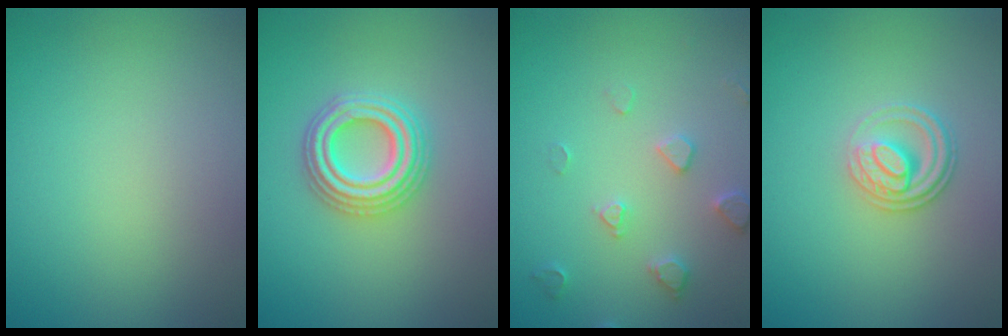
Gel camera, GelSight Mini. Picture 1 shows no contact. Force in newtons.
{"total": 4.4, "press": 4.4, "slide": 0.7}
{"total": 2.5, "press": 2.4, "slide": 0.5}
{"total": 2.8, "press": 2.5, "slide": 1.4}